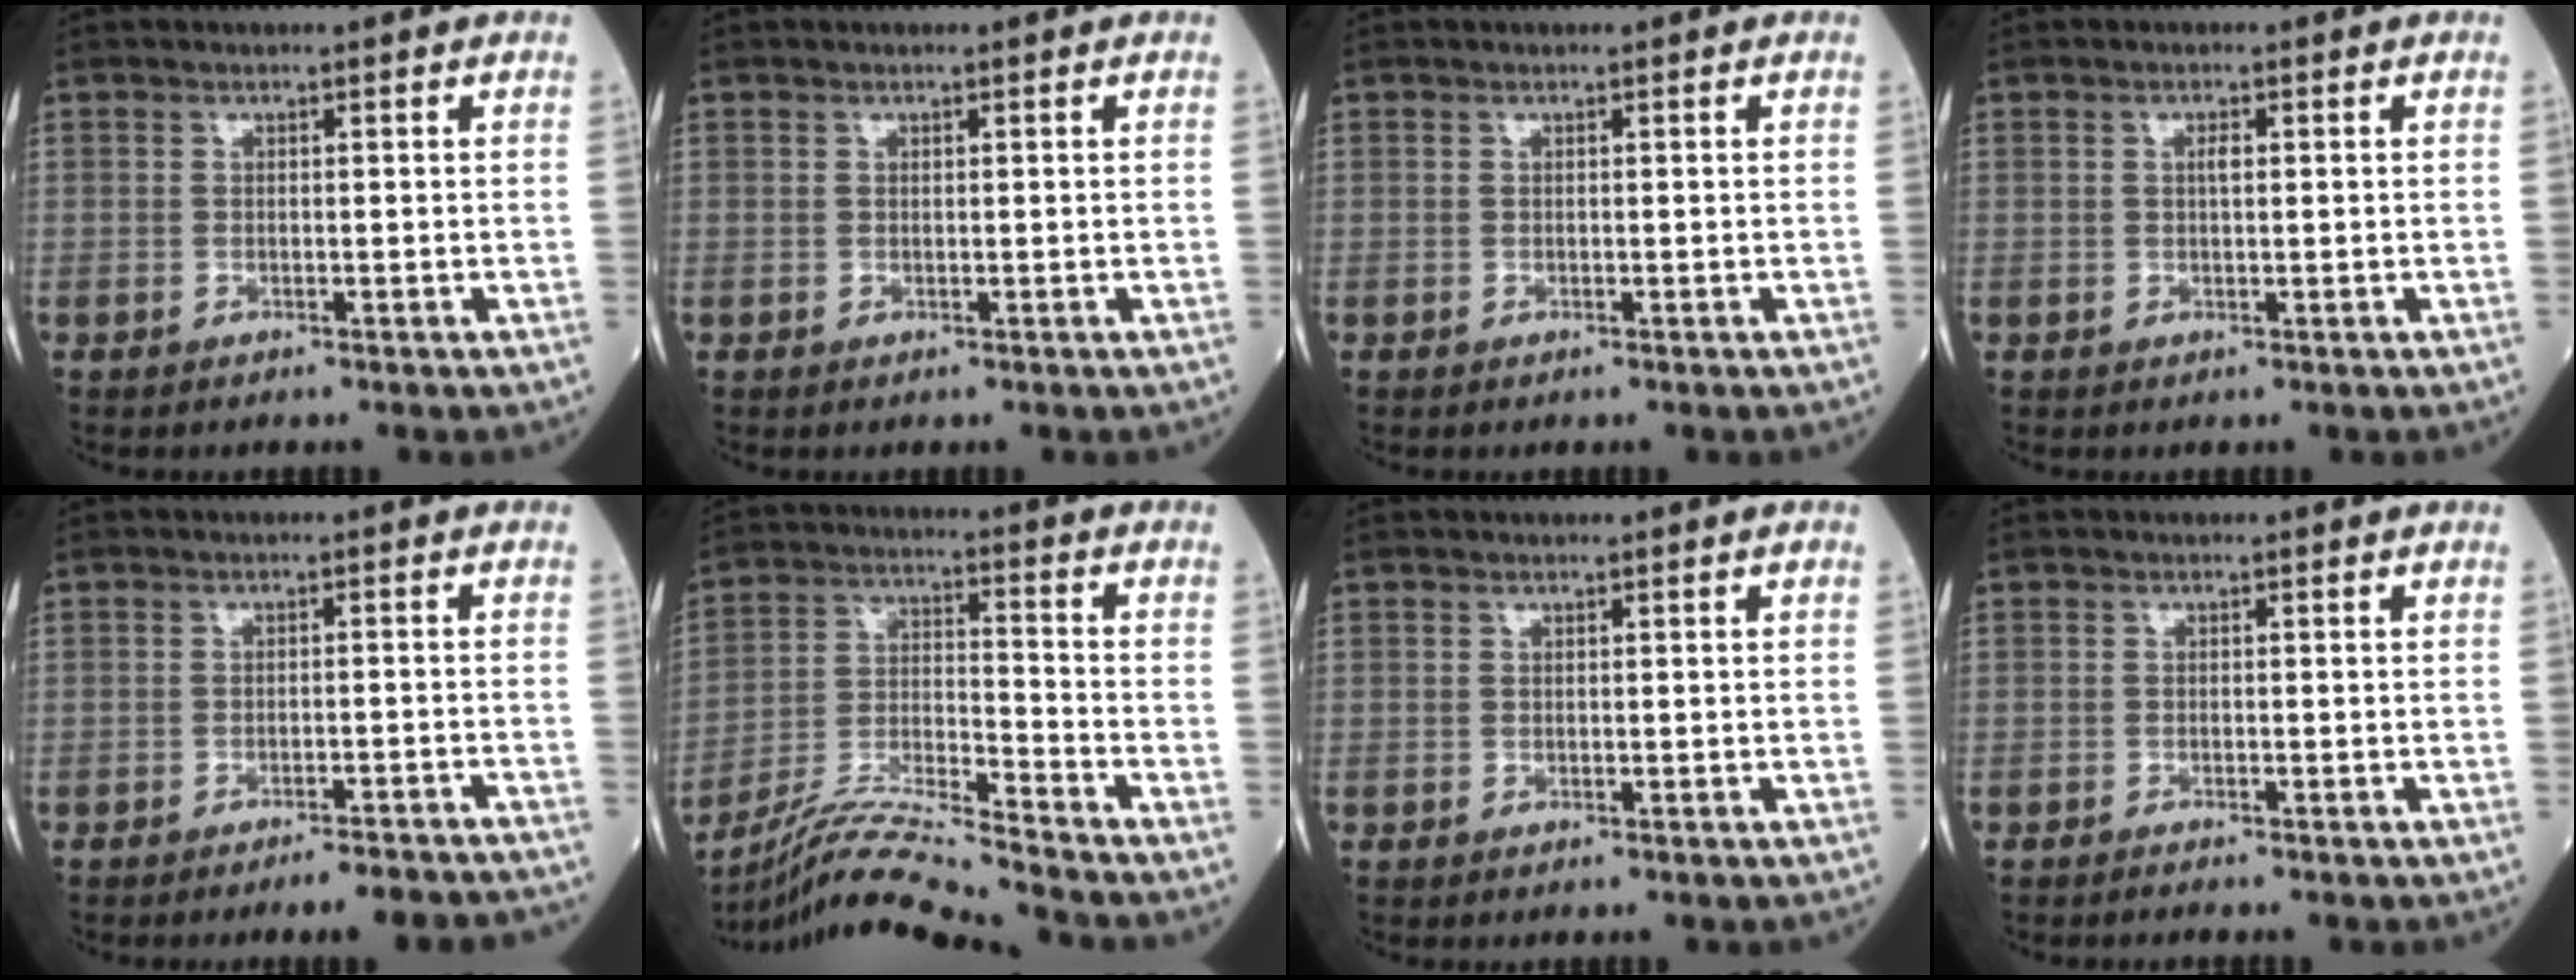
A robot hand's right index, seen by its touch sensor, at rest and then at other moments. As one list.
[{"total": 0.0}, {"total": 0.0}, {"total": 1.2, "force": [0.3, 0.3, 1.1], "torque": [-0.020, 0.002, 0.003]}, {"total": 7.5, "force": [-7.1, 0.2, 2.6], "torque": [-0.012, -0.004, -0.090]}, {"total": 13.5, "force": [-12.4, -2.2, 4.7], "torque": [-0.088, -0.005, -0.230]}, {"total": 0.0}, {"total": 0.9, "force": [-0.8, -0.2, 0.3], "torque": [-0.010, -0.001, -0.014]}]